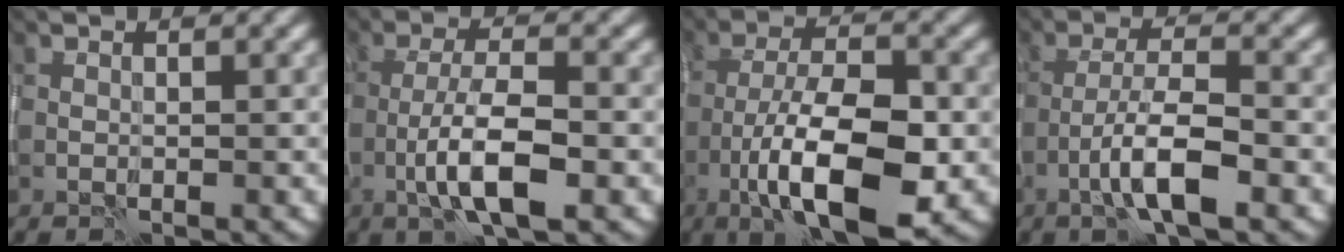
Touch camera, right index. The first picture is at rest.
{"total": 6.0, "force": [-2.2, 1.6, 5.3], "torque": [-0.096, 0.004, -0.045]}
{"total": 11.3, "force": [-4.4, 3.9, 9.7], "torque": [-0.164, 0.002, -0.077]}
{"total": 5.2, "force": [-2.6, 1.0, 4.5], "torque": [-0.078, 0.007, -0.049]}